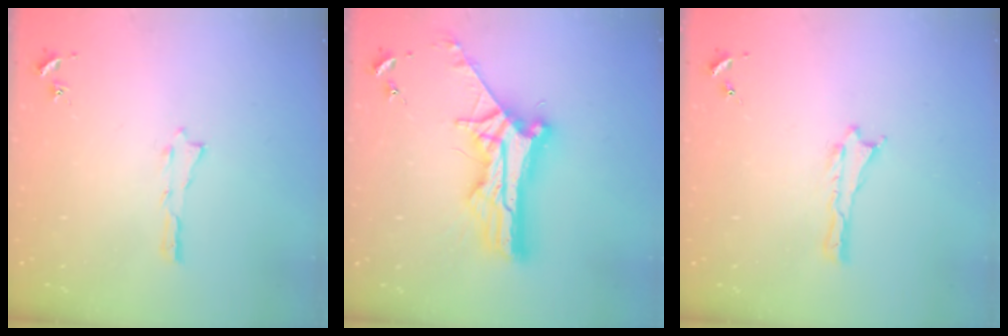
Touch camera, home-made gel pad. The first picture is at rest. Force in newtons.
{"total": 10.4, "press": 10.4, "slide": 0.9}
{"total": 0.0}